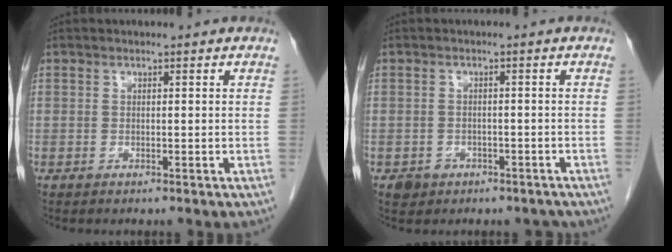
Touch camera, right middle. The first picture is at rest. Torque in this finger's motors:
{"motor_torque": [-0.17, -0.13, 0.00, 0.00]}